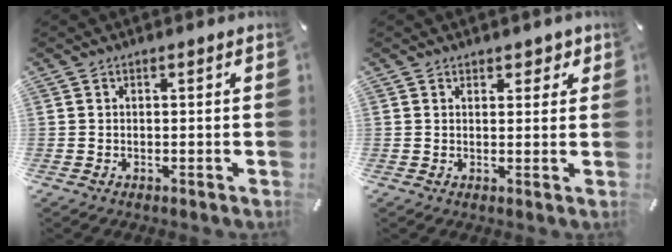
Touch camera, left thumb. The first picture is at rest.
{"total": 2.3, "force": [1.5, 1.7, 0.6], "torque": [0.010, -0.004, 0.021]}